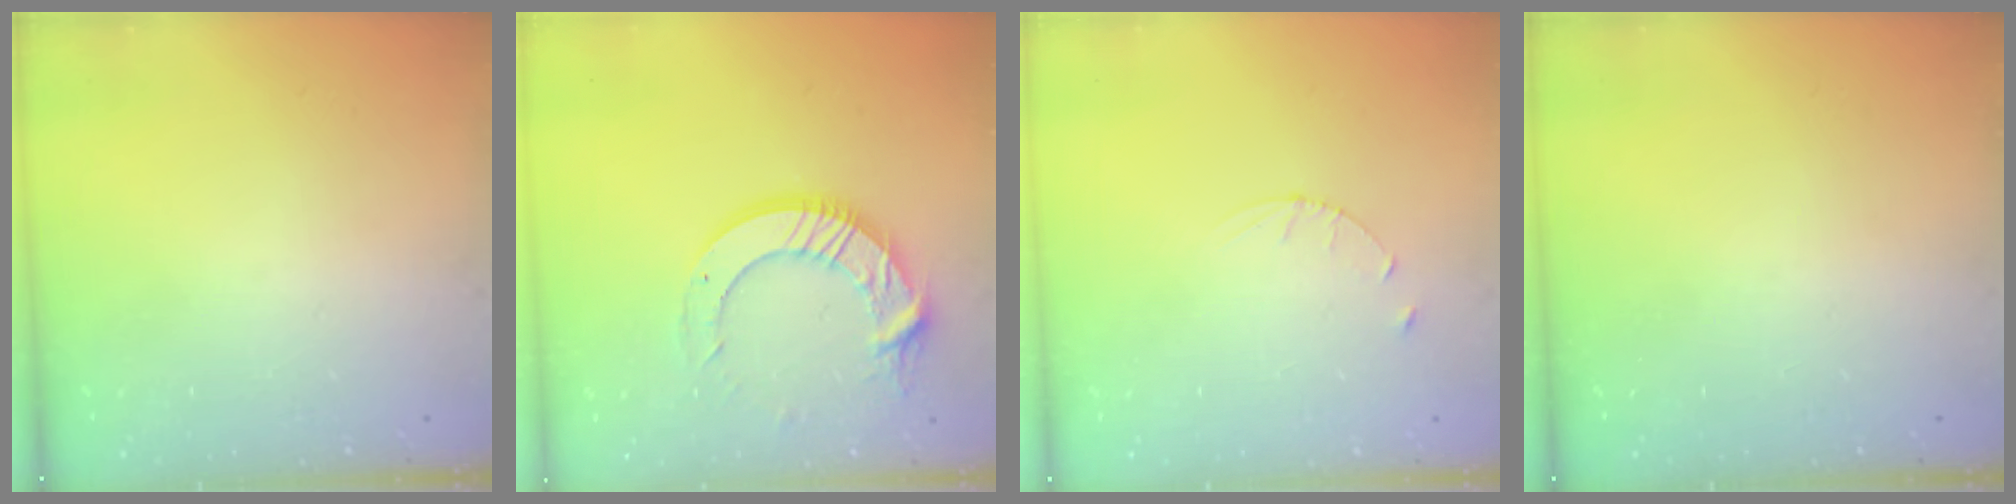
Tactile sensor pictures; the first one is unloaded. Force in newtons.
{"total": 14.7, "press": 14.7, "slide": 1.6}
{"total": 3.0, "press": 2.9, "slide": 0.4}
{"total": 0.0}